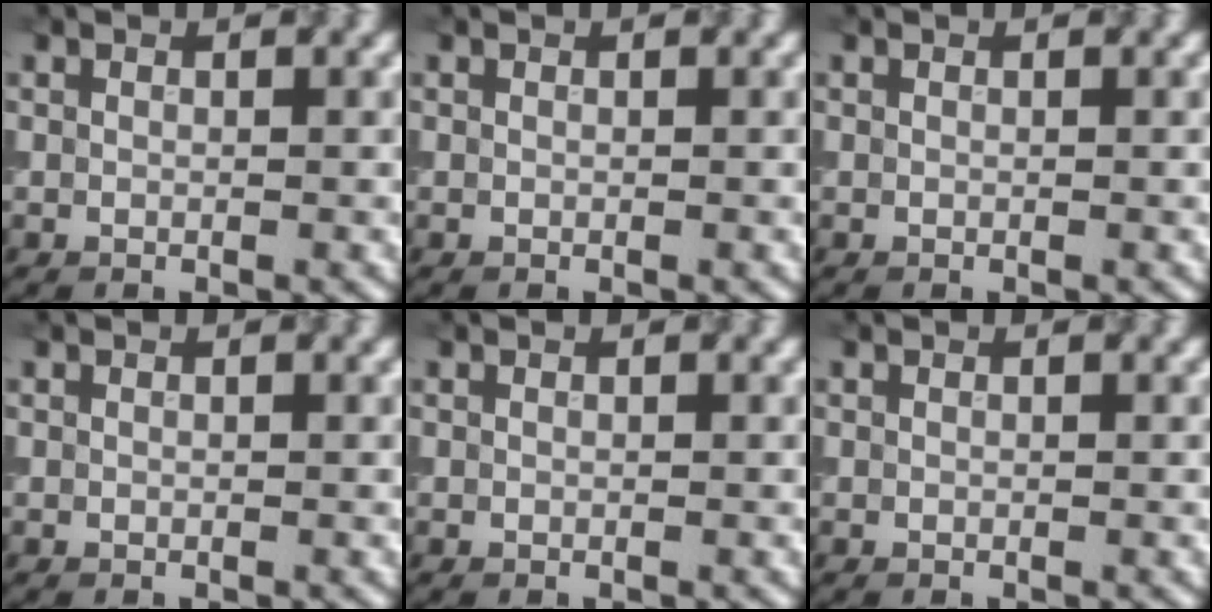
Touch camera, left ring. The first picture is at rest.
{"total": 0.0}
{"total": 0.0}
{"total": 0.0}
{"total": 0.0}
{"total": 0.0}